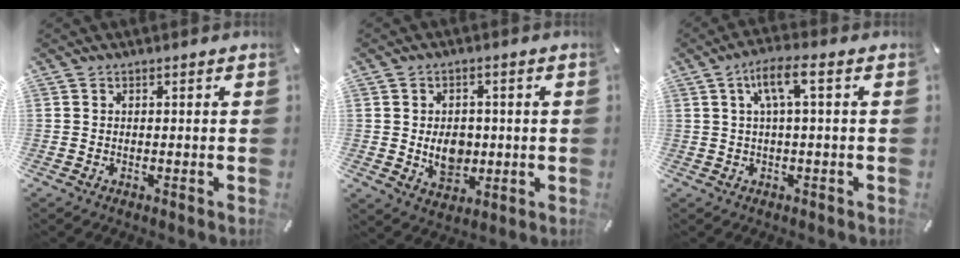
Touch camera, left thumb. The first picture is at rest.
{"total": 7.4, "force": [-0.3, 5.8, 4.5], "torque": [-0.066, -0.005, -0.009]}
{"total": 6.5, "force": [1.3, 1.4, 6.2], "torque": [-0.119, 0.004, 0.022]}